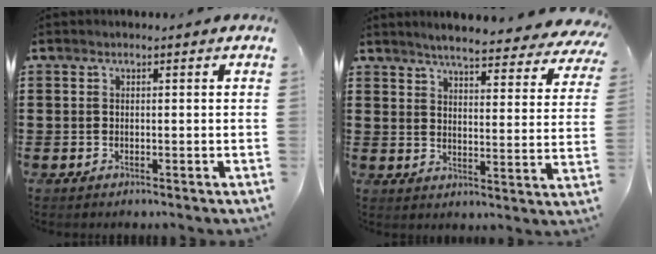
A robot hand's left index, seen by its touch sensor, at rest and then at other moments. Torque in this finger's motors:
{"motor_torque": [2.14, 0.00, 0.13, -0.06]}